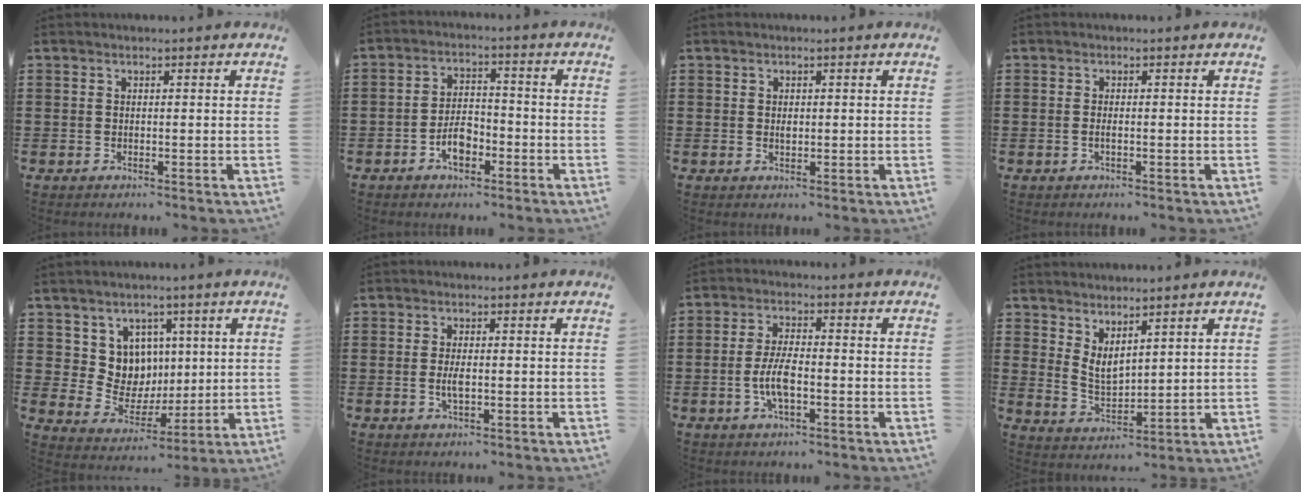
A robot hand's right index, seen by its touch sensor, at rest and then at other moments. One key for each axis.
{"total": 4.9, "fx": -2.4, "fy": 2.6, "fz": 3.4, "tx": -0.071, "ty": 0.002, "tz": -0.046}
{"total": 1.1, "fx": 0.1, "fy": 0.7, "fz": 0.9, "tx": -0.019, "ty": 0.003, "tz": 0.002}
{"total": 0.7, "fx": -0.2, "fy": 0.1, "fz": 0.6, "tx": -0.012, "ty": -0.002, "tz": -0.004}
{"total": 8.5, "fx": 2.8, "fy": 7.8, "fz": 2.0, "tx": -0.065, "ty": -0.013, "tz": 0.059}
{"total": 2.5, "fx": -0.2, "fy": 0.8, "fz": 2.3, "tx": -0.049, "ty": -0.002, "tz": -0.007}
{"total": 5.6, "fx": -1.3, "fy": 2.0, "fz": 5.1, "tx": -0.116, "ty": -0.001, "tz": -0.031}
{"total": 3.9, "fx": 3.0, "fy": 1.5, "fz": 1.9, "tx": -0.046, "ty": -0.009, "tz": 0.057}